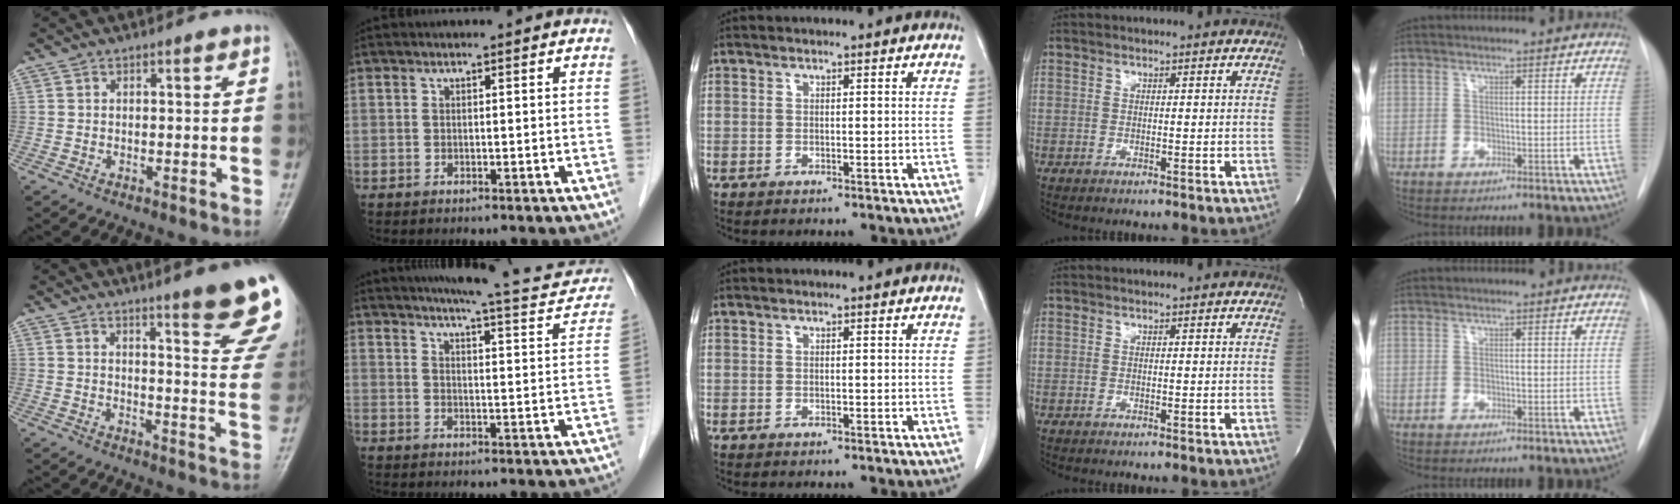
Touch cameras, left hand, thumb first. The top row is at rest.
{"thumb": {"total": 16.7, "force": [11.1, 2.0, 12.3], "torque": [-0.129, -0.061, 0.128]}, "index": {"total": 15.6, "force": [14.1, 2.1, 6.4], "torque": [-0.079, -0.014, 0.165]}}